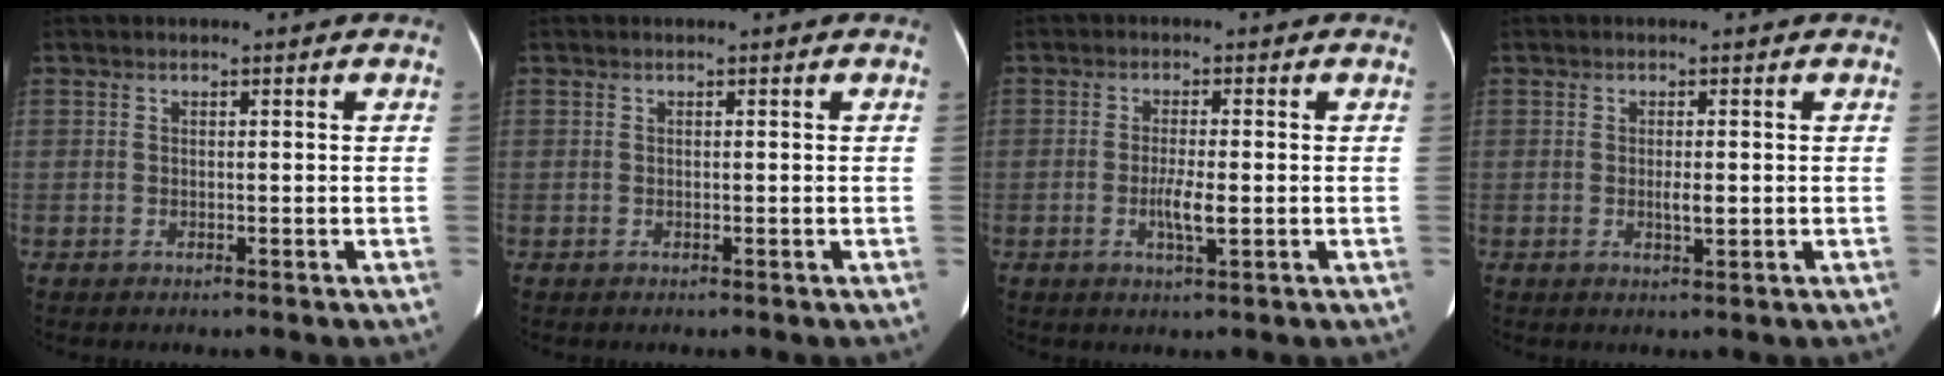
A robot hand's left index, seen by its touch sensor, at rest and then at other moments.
{"total": 0.0}
{"total": 3.4, "force": [-0.7, 0.4, 3.3], "torque": [-0.066, -0.004, -0.011]}
{"total": 1.7, "force": [-0.1, 0.4, 1.6], "torque": [-0.031, -0.001, -0.001]}